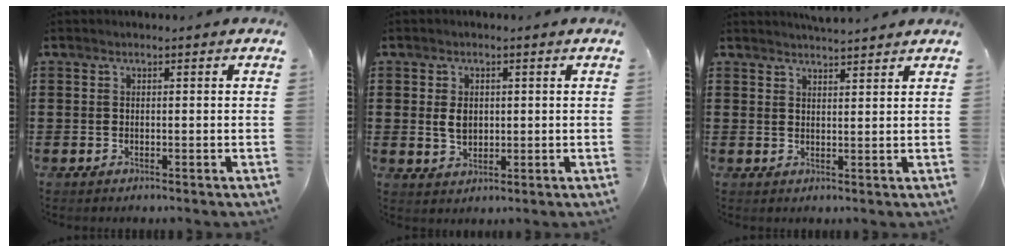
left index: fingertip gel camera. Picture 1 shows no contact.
{"total": 3.4, "force": [0.5, 2.2, 2.5], "torque": [-0.061, 0.004, 0.007]}
{"total": 2.7, "force": [2.7, 0.0, 0.3], "torque": [-0.013, -0.004, 0.052]}